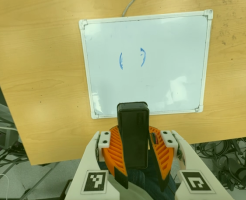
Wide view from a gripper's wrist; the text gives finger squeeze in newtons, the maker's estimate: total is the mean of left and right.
{"total": 11.4, "left": 10.3, "right": 12.6}